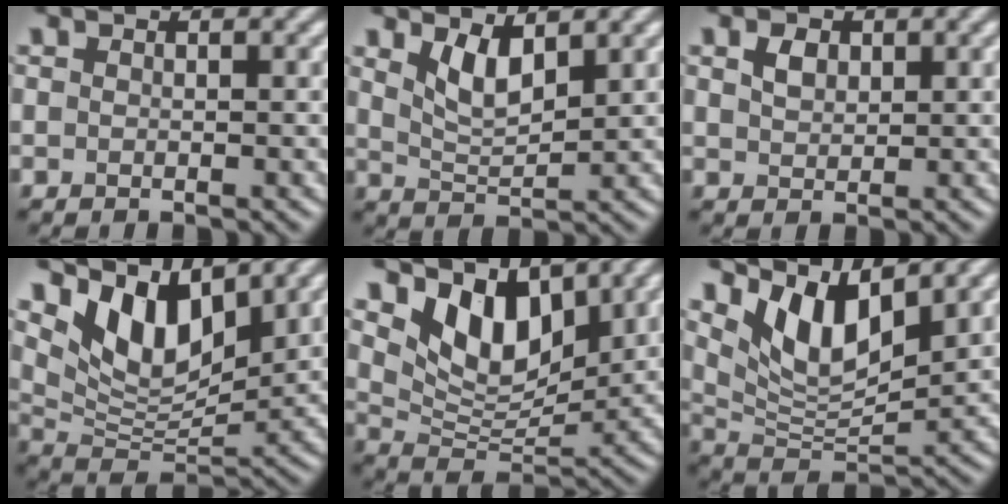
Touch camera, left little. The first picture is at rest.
{"total": 3.4, "force": [1.9, 1.2, 2.5], "torque": [-0.053, -0.010, 0.042]}
{"total": 1.8, "force": [0.9, 1.2, 1.0], "torque": [-0.022, 0.002, 0.017]}
{"total": 7.9, "force": [4.8, 3.6, 5.1], "torque": [-0.097, -0.010, 0.089]}
{"total": 7.1, "force": [4.2, 3.7, 4.3], "torque": [-0.082, -0.013, 0.073]}
{"total": 7.3, "force": [4.3, 2.8, 5.2], "torque": [-0.102, -0.011, 0.082]}